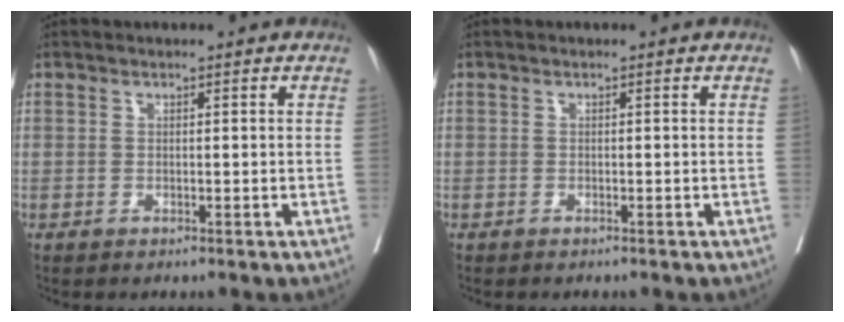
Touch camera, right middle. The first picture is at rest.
{"total": 0.7, "force": [0.1, -0.7, -0.1], "torque": [0.001, -0.001, -0.003]}